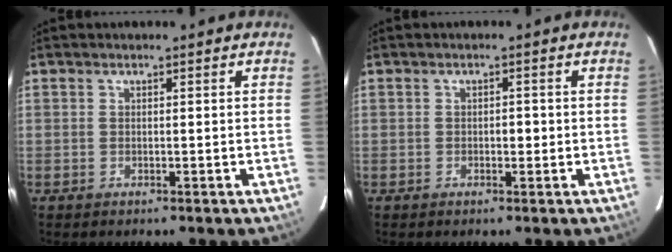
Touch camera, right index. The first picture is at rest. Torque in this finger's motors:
{"motor_torque": [0.13, 0.09, 0.04, 0.03]}